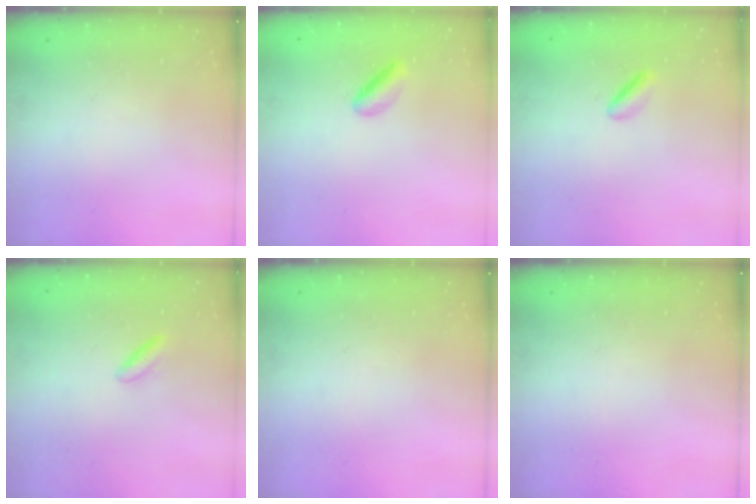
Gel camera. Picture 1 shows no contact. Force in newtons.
{"total": 2.5, "press": 2.5, "slide": 0.5}
{"total": 2.3, "press": 2.0, "slide": 1.1}
{"total": 2.9, "press": 2.6, "slide": 1.4}
{"total": 0.0}
{"total": 0.0}